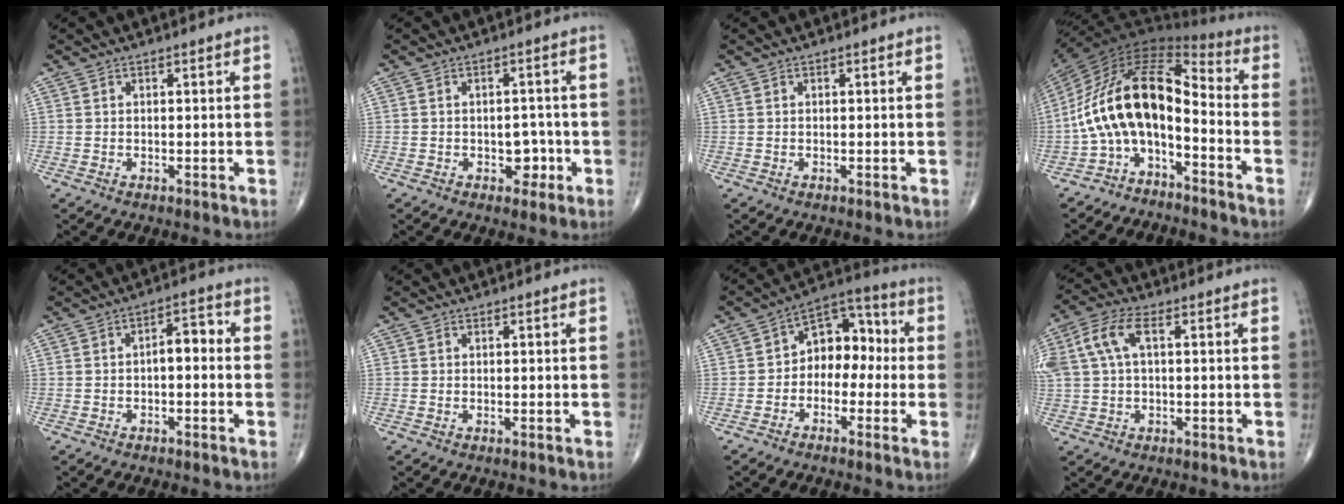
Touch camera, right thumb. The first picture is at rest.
{"total": 3.9, "force": [-1.3, 2.8, 2.5], "torque": [-0.008, 0.009, -0.017]}
{"total": 0.0}
{"total": 15.0, "force": [-4.9, 7.2, 12.3], "torque": [-0.213, 0.100, -0.100]}
{"total": 4.4, "force": [-0.6, 2.3, 3.8], "torque": [-0.043, 0.025, -0.017]}
{"total": 0.0}
{"total": 9.9, "force": [-0.9, 7.0, 6.9], "torque": [-0.061, 0.045, -0.035]}
{"total": 8.7, "force": [2.2, 4.3, 7.3], "torque": [-0.178, 0.031, 0.043]}